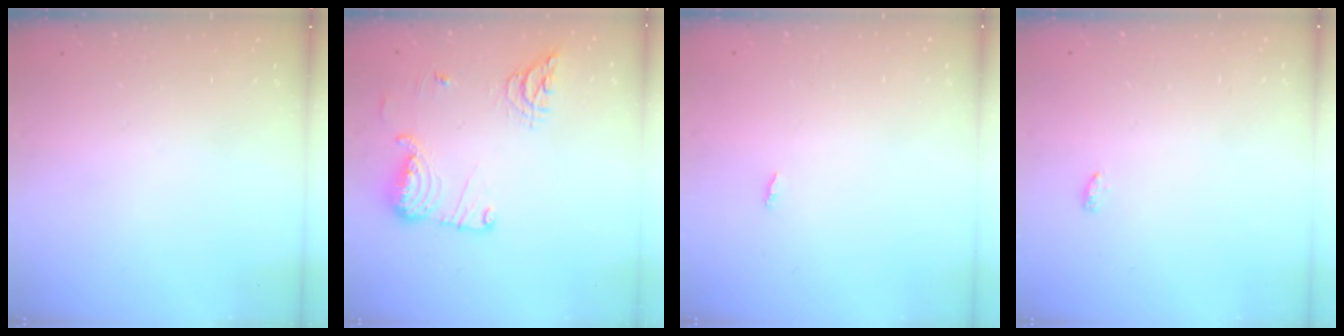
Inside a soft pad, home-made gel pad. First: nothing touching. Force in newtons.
{"total": 17.5, "press": 16.1, "slide": 6.9}
{"total": 1.8, "press": 1.8, "slide": 0.2}
{"total": 6.5, "press": 3.1, "slide": 5.7}